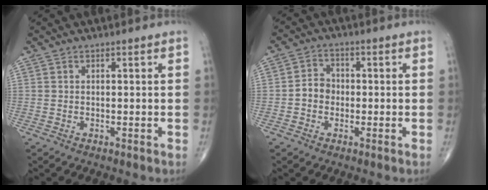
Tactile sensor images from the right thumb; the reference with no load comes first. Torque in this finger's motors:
{"motor_torque": [0.47, 0.19, 0.63, 0.06, 0.00]}